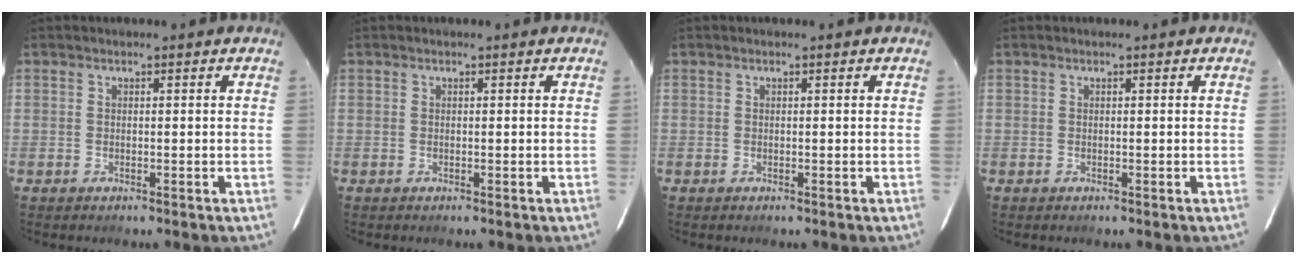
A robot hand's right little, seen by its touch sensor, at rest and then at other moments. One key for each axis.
{"total": 0.0}
{"total": 0.0}
{"total": 0.0}